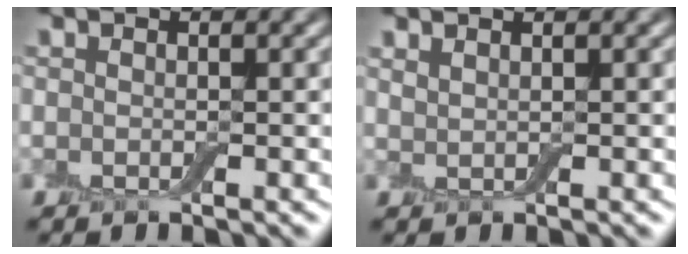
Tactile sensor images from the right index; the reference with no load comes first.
{"total": 0.9, "force": [0.8, 0.2, 0.3], "torque": [-0.009, 0.001, 0.017]}